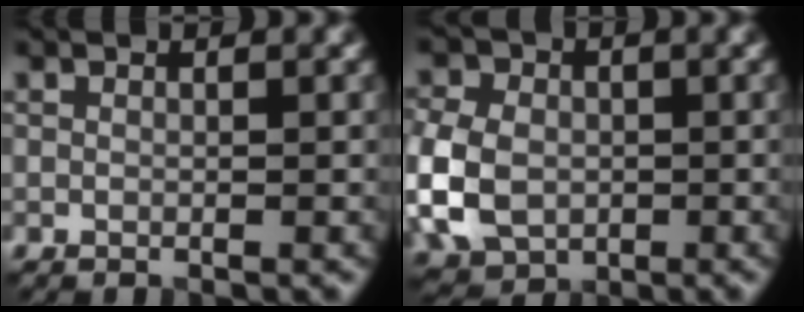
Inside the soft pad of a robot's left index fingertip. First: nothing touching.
{"total": 9.4, "force": [-1.5, 7.4, 5.6], "torque": [-0.128, -0.013, -0.048]}